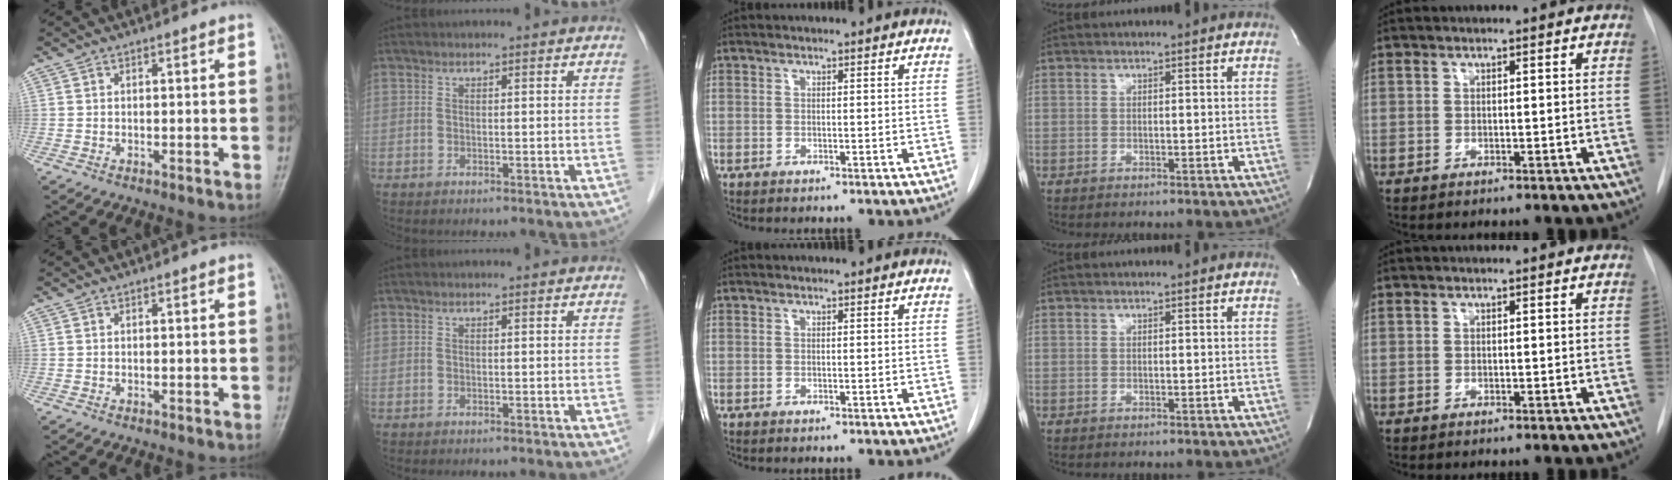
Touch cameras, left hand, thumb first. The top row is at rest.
{}